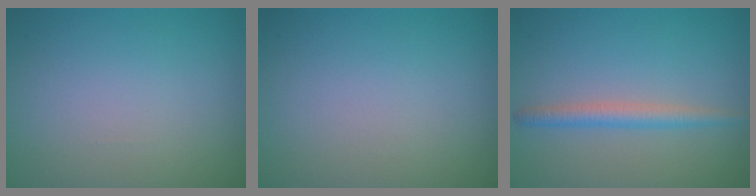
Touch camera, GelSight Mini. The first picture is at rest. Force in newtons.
{"total": 0.0}
{"total": 2.2, "press": 2.2, "slide": 0.1}